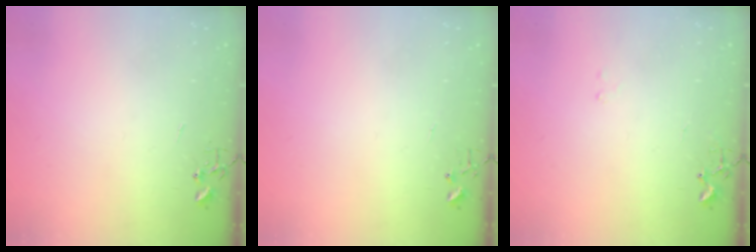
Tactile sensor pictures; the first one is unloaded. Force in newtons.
{"total": 3.9, "press": 3.9, "slide": 0.4}
{"total": 8.6, "press": 8.5, "slide": 0.7}